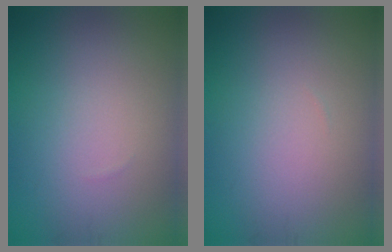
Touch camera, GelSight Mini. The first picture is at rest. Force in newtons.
{"total": 0.0}